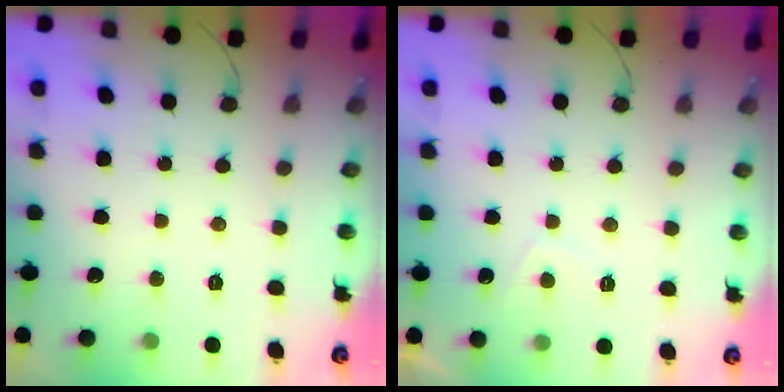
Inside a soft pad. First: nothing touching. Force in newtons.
{"total": 2.8, "press": 2.7, "slide": 0.8}